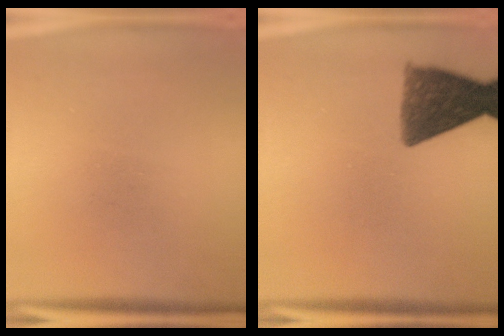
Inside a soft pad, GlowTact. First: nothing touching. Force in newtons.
{"total": 10.0}